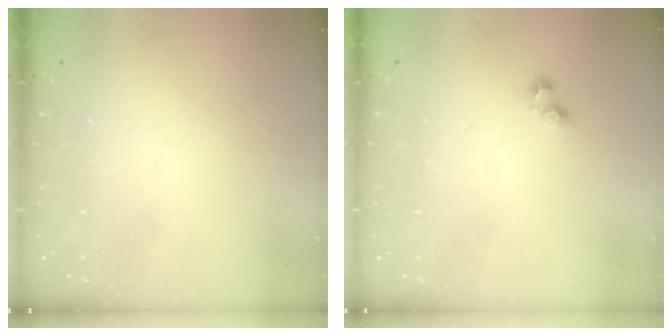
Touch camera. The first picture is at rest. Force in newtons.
{"total": 3.0, "press": 2.7, "slide": 1.3}